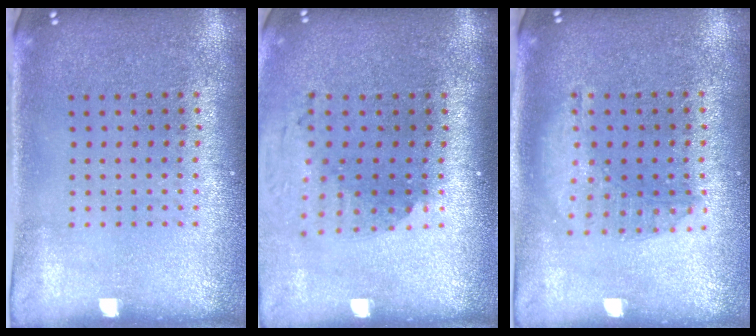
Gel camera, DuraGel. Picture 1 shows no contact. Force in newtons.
{"total": 2.0, "press": 1.4, "slide": 1.3}
{"total": 1.4, "press": 1.4, "slide": 0.4}